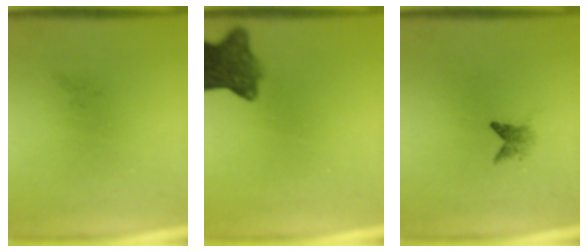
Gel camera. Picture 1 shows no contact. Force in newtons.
{"total": 7.6}
{"total": 1.6}